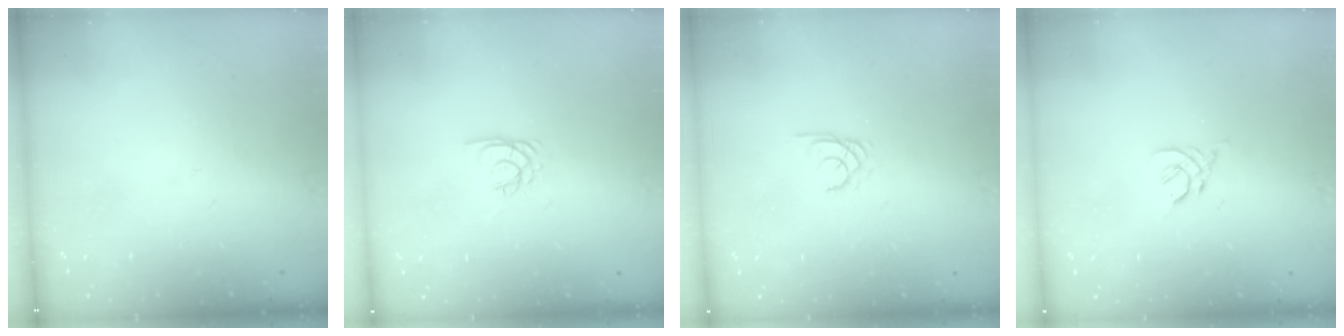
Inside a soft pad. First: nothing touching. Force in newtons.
{"total": 2.1, "press": 2.1, "slide": 0.4}
{"total": 1.6, "press": 1.6, "slide": 0.2}
{"total": 2.5, "press": 2.4, "slide": 0.7}